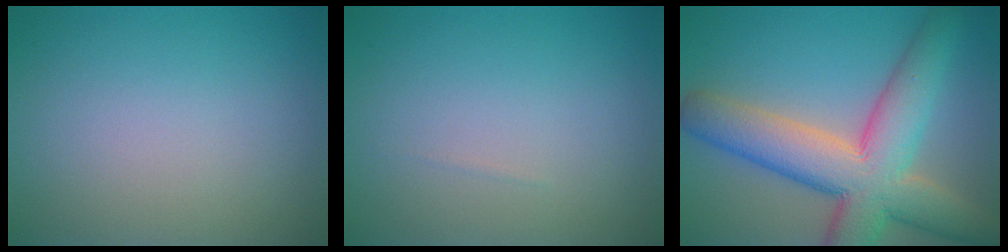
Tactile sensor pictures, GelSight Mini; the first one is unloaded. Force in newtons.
{"total": 0.0}
{"total": 10.3, "press": 10.3, "slide": 0.5}